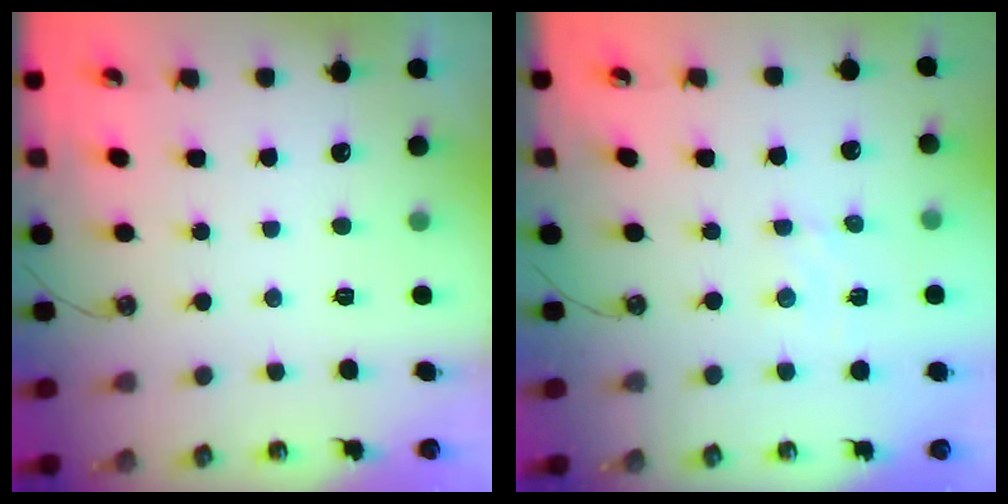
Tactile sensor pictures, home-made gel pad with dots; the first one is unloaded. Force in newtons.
{"total": 2.3, "press": 2.3, "slide": 0.4}